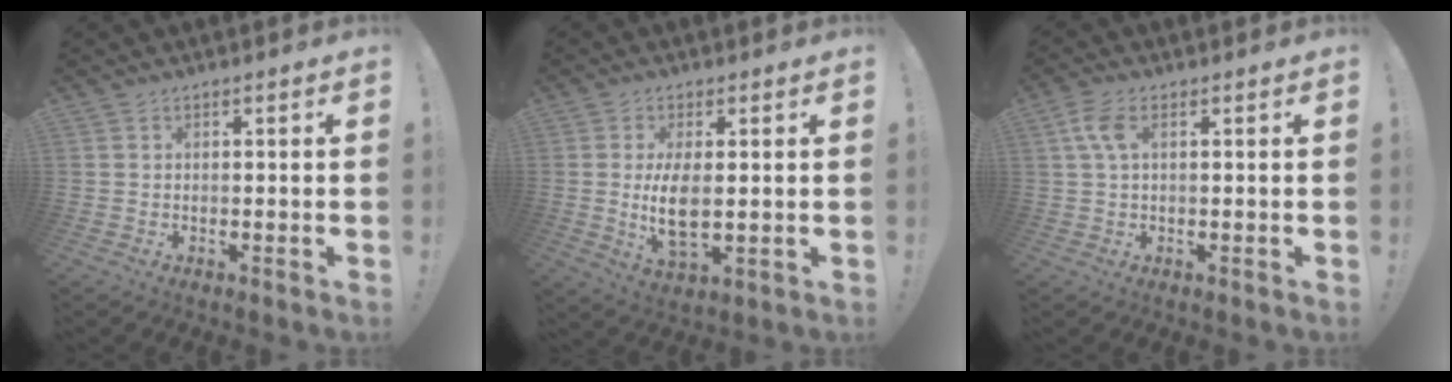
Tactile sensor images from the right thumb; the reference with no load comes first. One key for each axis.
{"total": 8.8, "fx": 0.3, "fy": 3.8, "fz": 7.9, "tx": -0.155, "ty": -0.019, "tz": 0.003}
{"total": 5.5, "fx": 1.4, "fy": 2.8, "fz": 4.6, "tx": -0.102, "ty": 0.008, "tz": 0.027}